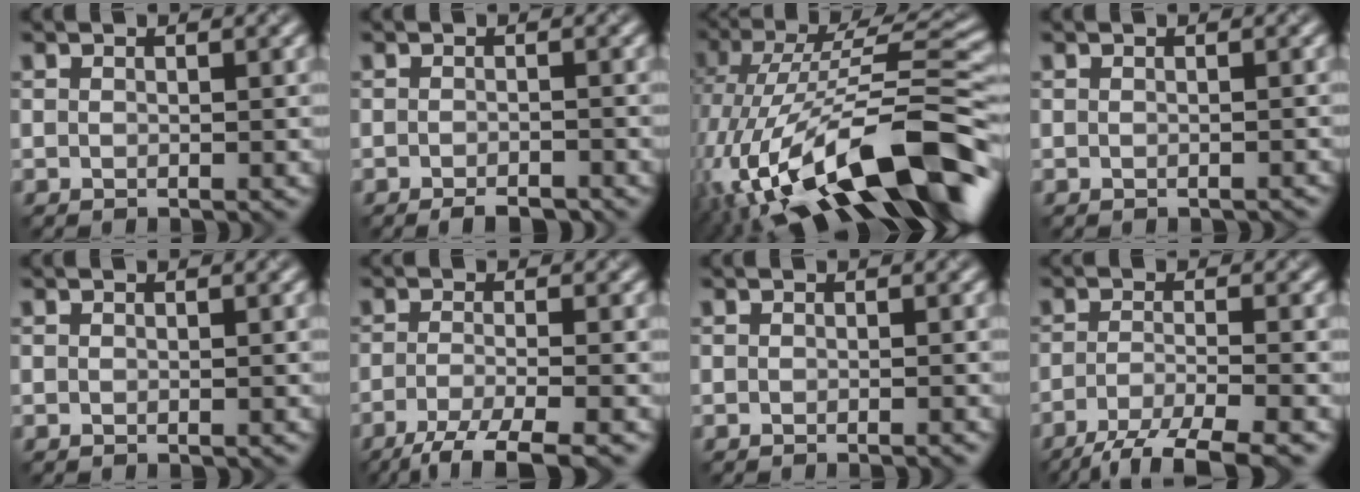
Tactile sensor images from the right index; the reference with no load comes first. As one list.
[{"total": 2.3, "force": [-1.8, 0.6, 1.3], "torque": [-0.016, -0.001, -0.027]}, {"total": 15.4, "force": [-5.6, 5.9, 13.1], "torque": [-0.224, 0.019, -0.098]}, {"total": 0.6, "force": [-0.6, 0.1, 0.1], "torque": [-0.001, -0.002, -0.007]}, {"total": 0.0}, {"total": 5.3, "force": [-3.5, 1.0, 3.8], "torque": [-0.058, -0.007, -0.072]}, {"total": 1.0, "force": [-0.7, 0.2, 0.6], "torque": [-0.002, -0.003, -0.014]}, {"total": 5.7, "force": [-4.1, 1.2, 3.8], "torque": [-0.058, -0.007, -0.077]}]